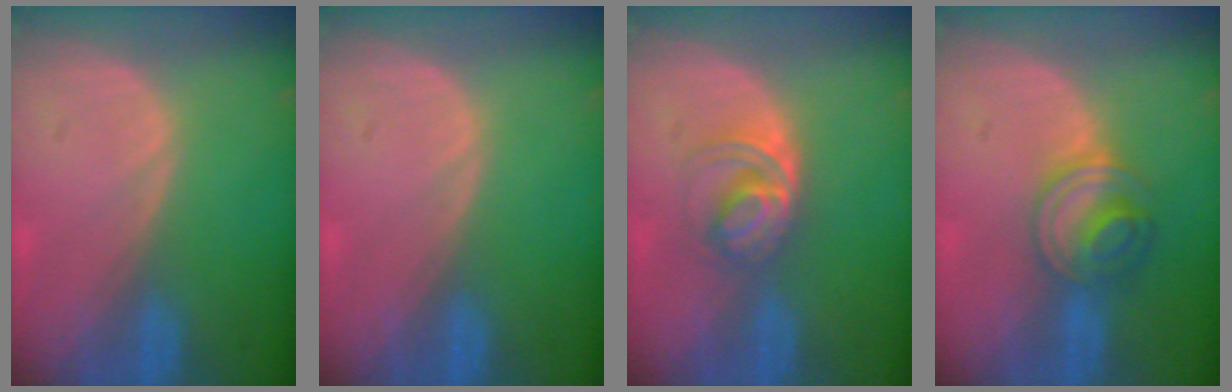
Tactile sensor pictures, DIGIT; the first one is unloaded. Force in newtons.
{"total": 0.0}
{"total": 5.1, "press": 5.0, "slide": 1.3}
{"total": 5.6, "press": 5.5, "slide": 1.3}